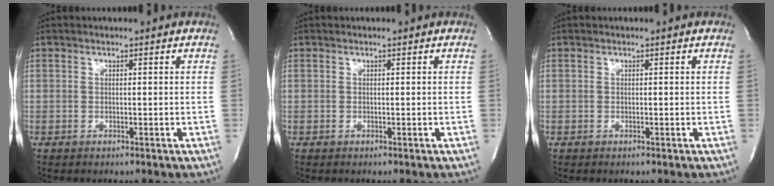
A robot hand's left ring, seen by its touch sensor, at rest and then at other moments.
{"total": 0.0}
{"total": 0.0}